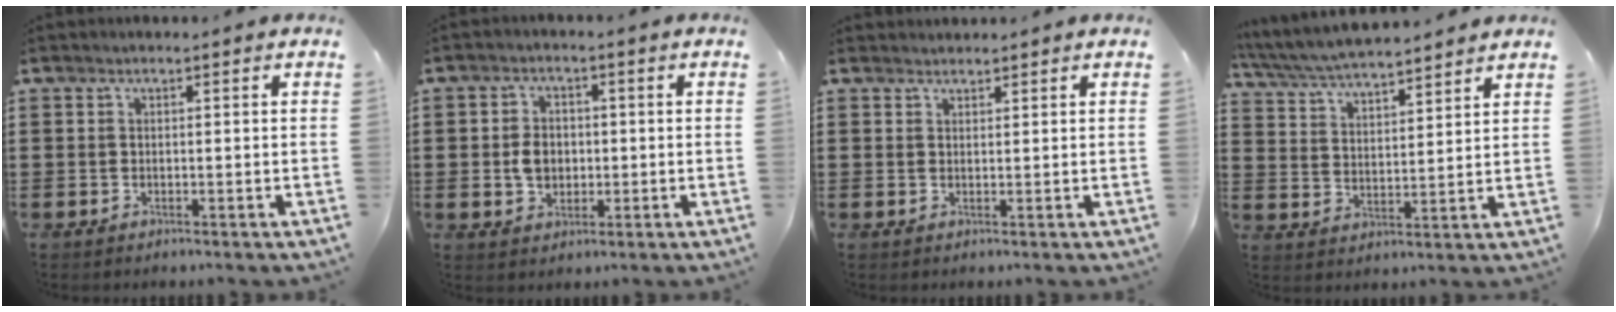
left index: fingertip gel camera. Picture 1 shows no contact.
{"total": 4.3, "force": [-0.3, 3.2, 2.8], "torque": [-0.051, 0.007, -0.009]}
{"total": 1.3, "force": [1.3, 0.3, -0.1], "torque": [-0.001, 0.000, 0.026]}
{"total": 5.7, "force": [5.5, 0.1, 1.5], "torque": [-0.053, -0.031, 0.095]}